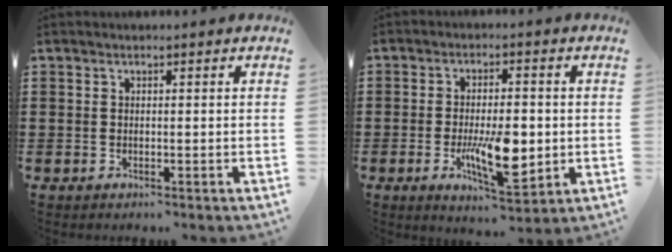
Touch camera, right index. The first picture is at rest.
{"total": 10.0, "force": [-1.8, 3.8, 9.1], "torque": [-0.151, -0.017, -0.024]}